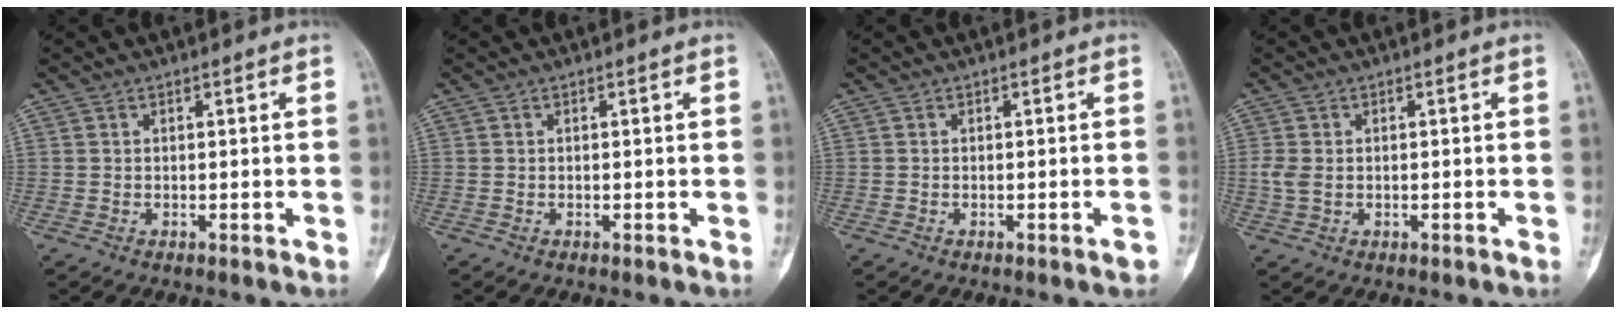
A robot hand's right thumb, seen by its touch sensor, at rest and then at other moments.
{"total": 0.0}
{"total": 1.2, "force": [-0.7, 0.2, 0.9], "torque": [-0.011, 0.004, -0.010]}
{"total": 2.9, "force": [-0.3, 2.0, 2.1], "torque": [-0.055, 0.005, -0.007]}